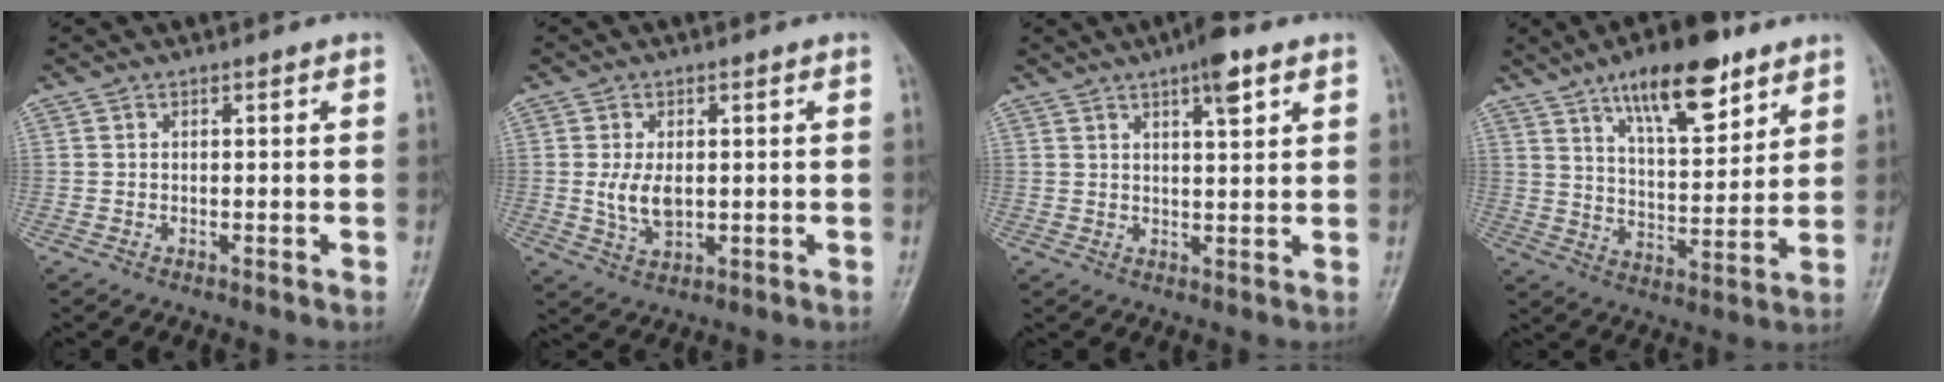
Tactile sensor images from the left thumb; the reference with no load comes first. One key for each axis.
{"total": 5.5, "fx": 0.2, "fy": 3.2, "fz": 4.5, "tx": -0.084, "ty": -0.009, "tz": 0.010}
{"total": 5.9, "fx": 3.3, "fy": 1.5, "fz": 4.6, "tx": -0.062, "ty": -0.010, "tz": 0.048}
{"total": 15.5, "fx": 9.5, "fy": 5.8, "fz": 10.8, "tx": -0.139, "ty": -0.047, "tz": 0.156}